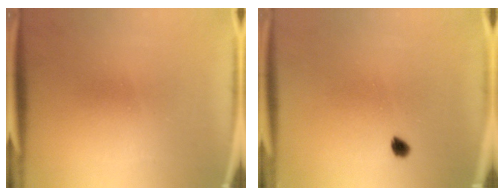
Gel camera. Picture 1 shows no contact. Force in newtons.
{"total": 1.7}